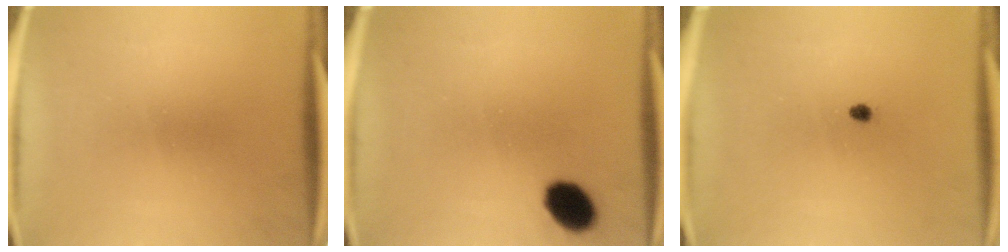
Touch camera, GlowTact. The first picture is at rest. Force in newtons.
{"total": 7.3}
{"total": 1.0}